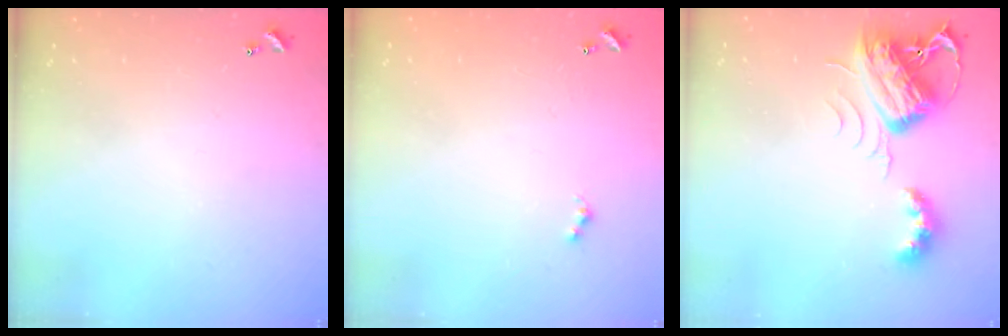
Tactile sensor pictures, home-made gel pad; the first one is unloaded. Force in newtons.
{"total": 0.8, "press": 0.5, "slide": 0.5}
{"total": 8.7, "press": 8.7, "slide": 0.5}